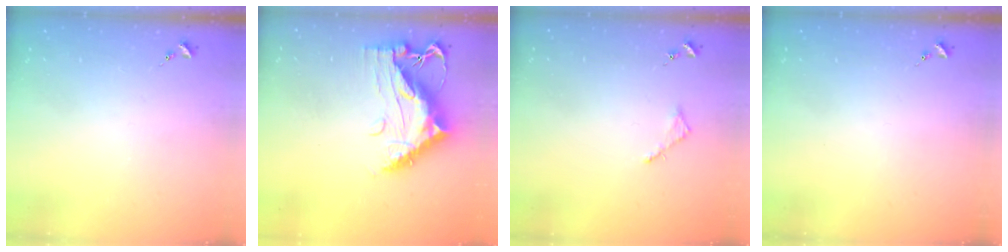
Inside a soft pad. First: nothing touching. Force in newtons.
{"total": 13.7, "press": 13.6, "slide": 1.3}
{"total": 2.8, "press": 2.7, "slide": 0.3}
{"total": 0.0}